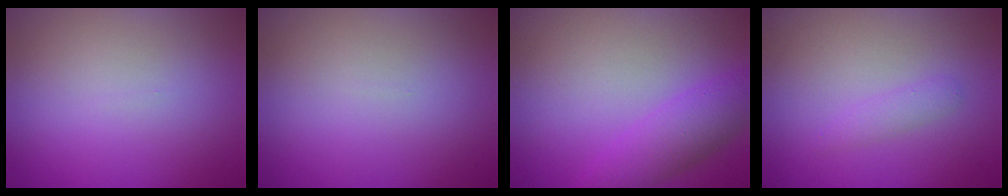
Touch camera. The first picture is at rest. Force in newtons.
{"total": 0.0}
{"total": 3.9, "press": 3.9, "slide": 0.1}
{"total": 1.1, "press": 1.1, "slide": 0.1}